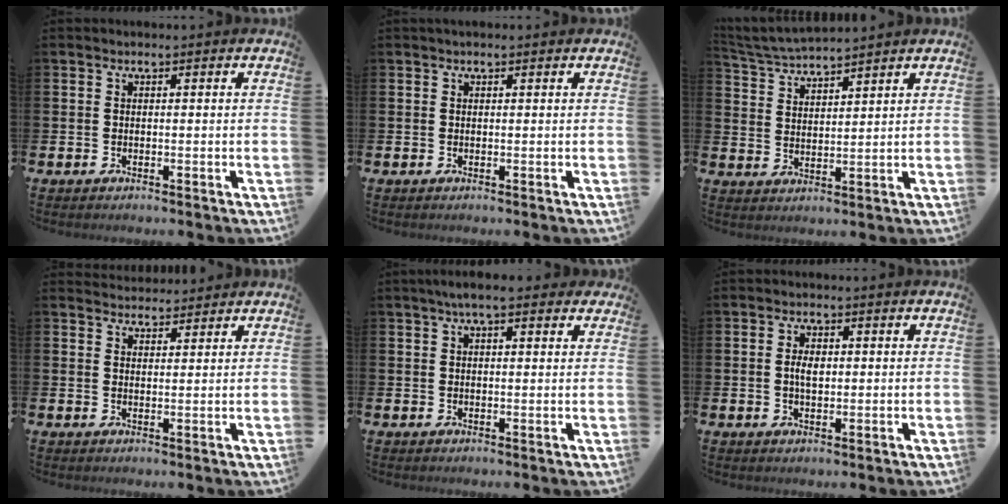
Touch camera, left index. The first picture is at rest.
{"total": 0.6, "force": [0.5, 0.2, 0.4], "torque": [0.002, 0.000, 0.006]}
{"total": 4.4, "force": [4.4, 0.0, 0.4], "torque": [-0.025, -0.026, 0.077]}
{"total": 3.1, "force": [3.0, 0.8, -0.2], "torque": [0.003, -0.014, 0.054]}
{"total": 4.0, "force": [3.0, 1.1, 2.5], "torque": [-0.045, -0.002, 0.051]}
{"total": 2.5, "force": [0.3, 1.4, 2.0], "torque": [-0.027, 0.001, 0.002]}